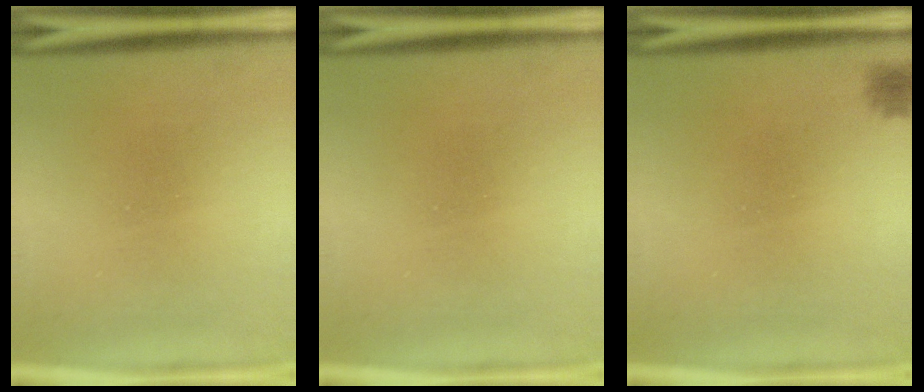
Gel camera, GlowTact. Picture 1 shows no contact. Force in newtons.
{"total": 0.0}
{"total": 1.6}